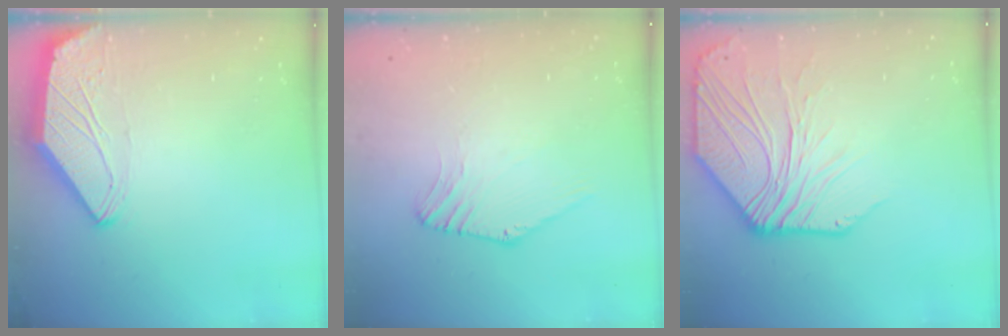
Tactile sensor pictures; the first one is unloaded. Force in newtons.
{"total": 0.5, "press": 0.5, "slide": 0.3}
{"total": 10.9, "press": 10.7, "slide": 2.1}